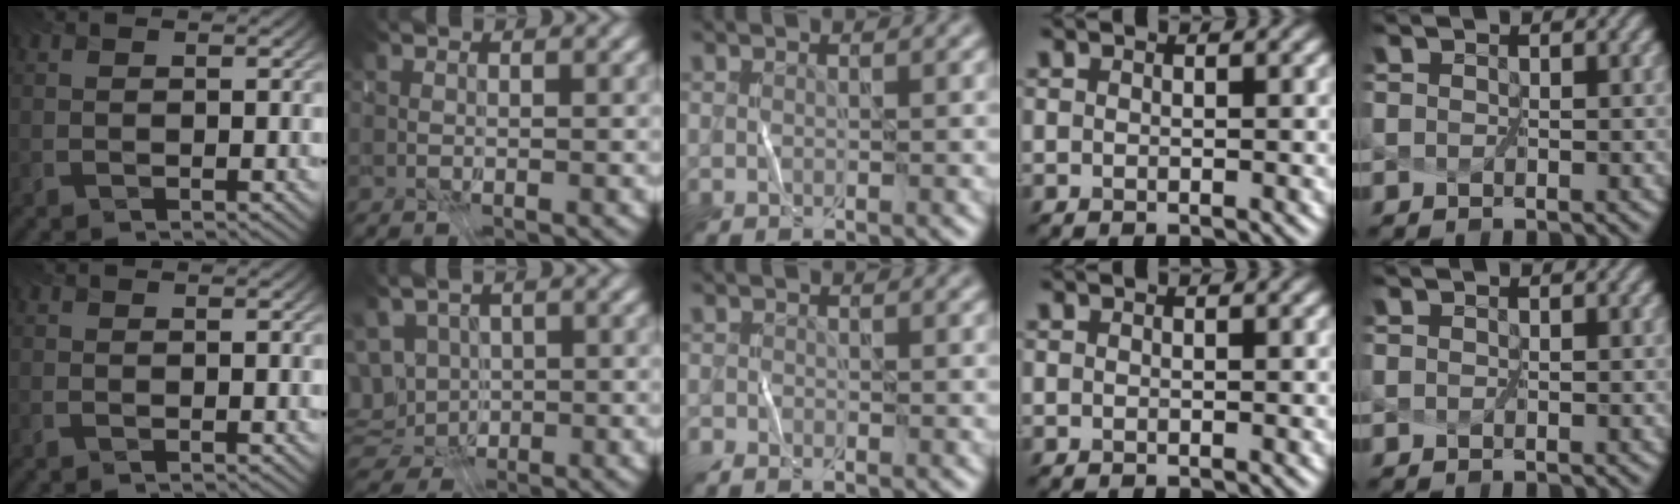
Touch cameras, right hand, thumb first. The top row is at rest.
{"index": {"total": 6.4, "force": [-1.5, 5.0, 3.8], "torque": [-0.064, -0.005, -0.038]}, "middle": {"total": 1.0, "force": [-0.9, 0.4, 0.2], "torque": [-0.004, -0.002, -0.021]}}